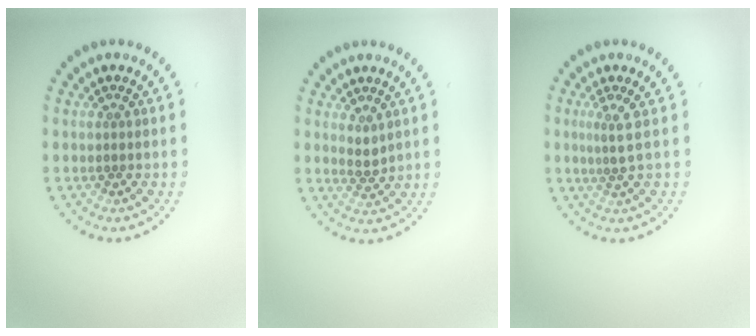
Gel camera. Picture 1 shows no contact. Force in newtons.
{"total": 1.1, "press": 0.9, "slide": 0.7}
{"total": 1.6, "press": 1.1, "slide": 1.2}